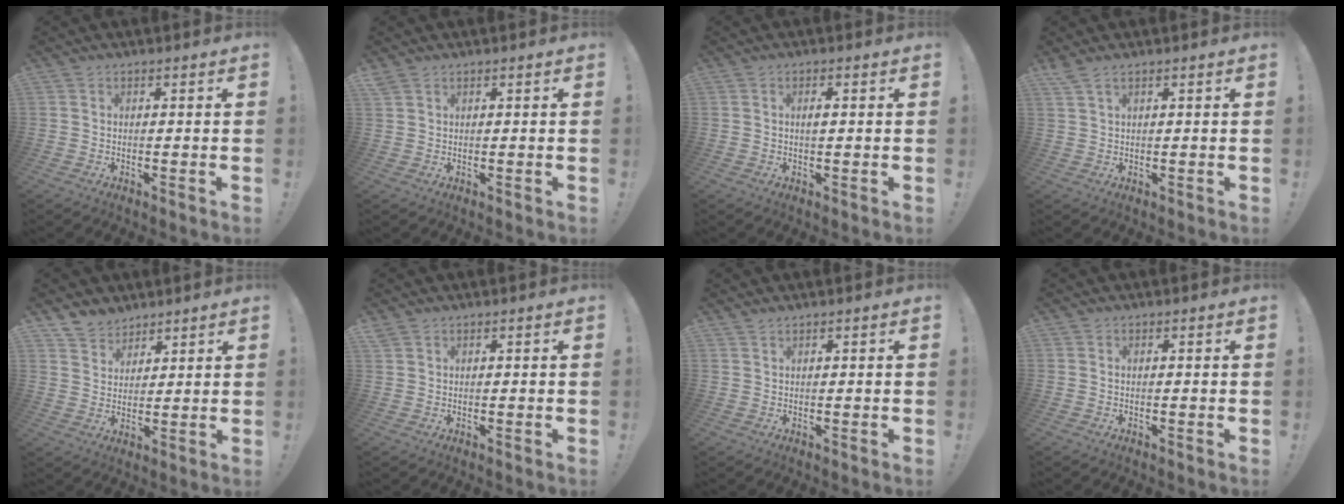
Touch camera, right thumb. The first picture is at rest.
{"total": 1.6, "force": [1.1, 0.8, 0.8], "torque": [-0.012, -0.002, 0.021]}
{"total": 1.5, "force": [0.1, 0.4, 1.4], "torque": [-0.023, 0.000, -0.001]}
{"total": 2.5, "force": [1.7, 0.6, 1.7], "torque": [-0.039, -0.007, 0.032]}
{"total": 6.3, "force": [5.2, 3.6, 0.5], "torque": [-0.016, -0.037, 0.103]}
{"total": 1.4, "force": [1.0, 0.7, 0.7], "torque": [-0.018, 0.001, 0.020]}
{"total": 0.8, "force": [0.8, 0.0, 0.3], "torque": [-0.009, 0.002, 0.015]}
{"total": 0.0}